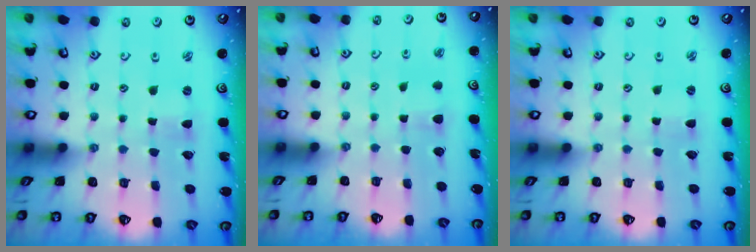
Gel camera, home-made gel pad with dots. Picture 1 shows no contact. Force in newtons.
{"total": 4.1, "press": 4.0, "slide": 0.8}
{"total": 0.9, "press": 0.9, "slide": 0.1}